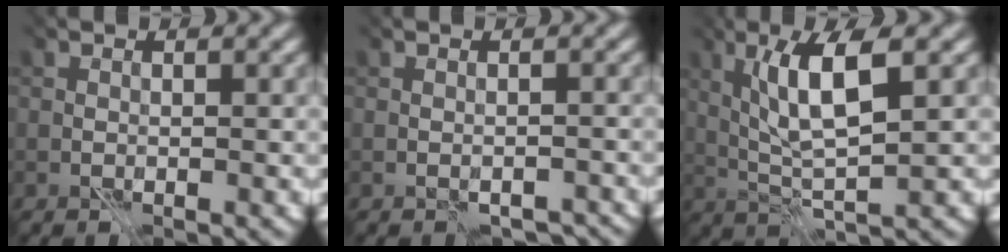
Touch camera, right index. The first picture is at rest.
{"total": 1.0, "force": [-0.8, 0.4, -0.4], "torque": [0.026, 0.000, -0.008]}
{"total": 5.8, "force": [0.8, 0.5, 5.7], "torque": [-0.107, 0.009, 0.031]}